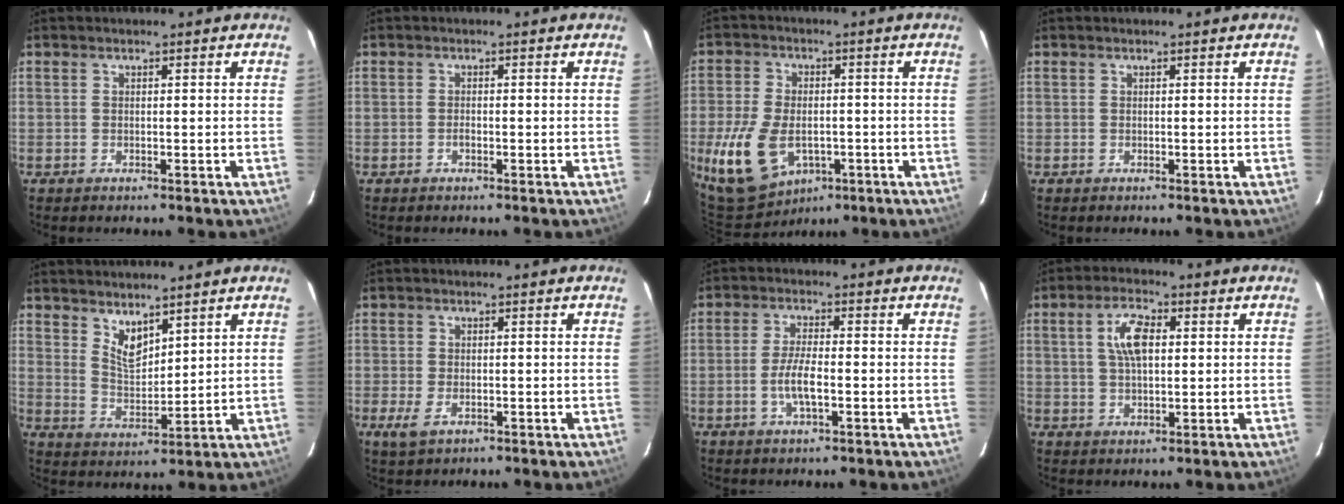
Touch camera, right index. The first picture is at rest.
{"total": 0.8, "force": [-0.5, 0.4, 0.5], "torque": [-0.009, 0.003, -0.008]}
{"total": 14.8, "force": [-4.9, 9.6, 10.2], "torque": [-0.233, -0.019, -0.076]}
{"total": 0.0}
{"total": 5.6, "force": [4.2, 2.3, 2.8], "torque": [-0.045, -0.007, 0.082]}
{"total": 3.8, "force": [-1.6, 2.1, 2.7], "torque": [-0.058, -0.010, -0.027]}
{"total": 5.2, "force": [-1.6, 1.3, 4.7], "torque": [-0.097, -0.002, -0.032]}
{"total": 6.8, "force": [1.6, 3.2, 5.8], "torque": [-0.108, 0.013, 0.031]}